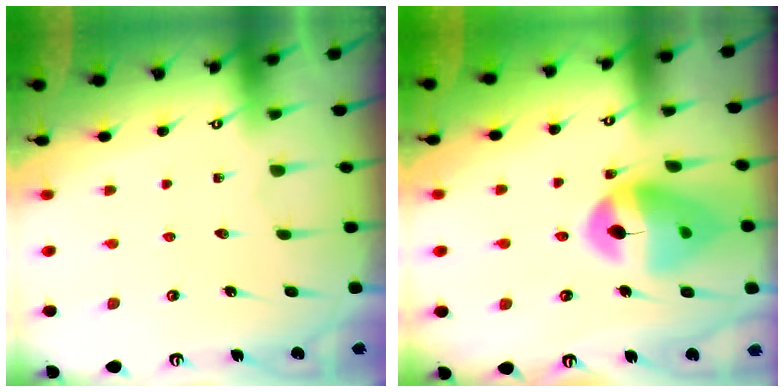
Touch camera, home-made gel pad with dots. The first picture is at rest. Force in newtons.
{"total": 14.5, "press": 14.4, "slide": 1.6}